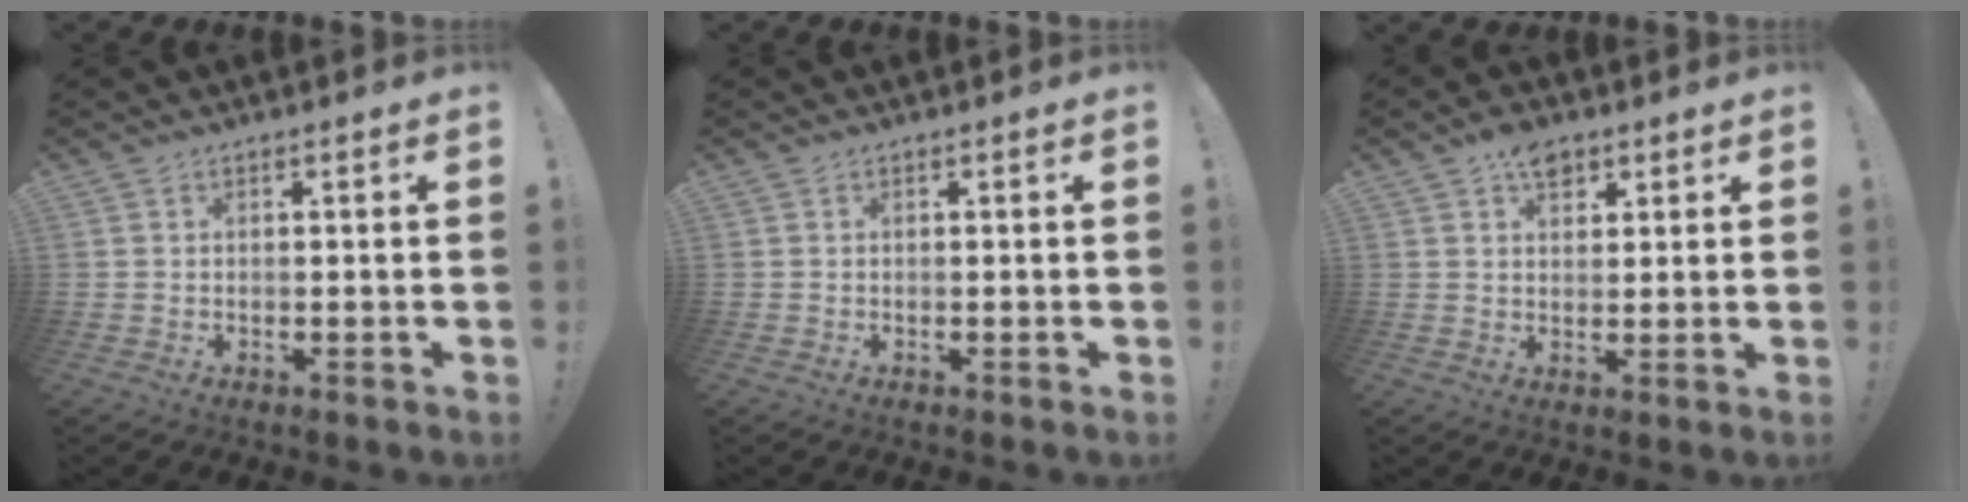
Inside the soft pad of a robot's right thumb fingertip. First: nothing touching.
{"total": 0.0}
{"total": 6.0, "force": [3.4, 3.8, 3.2], "torque": [-0.044, -0.007, 0.060]}